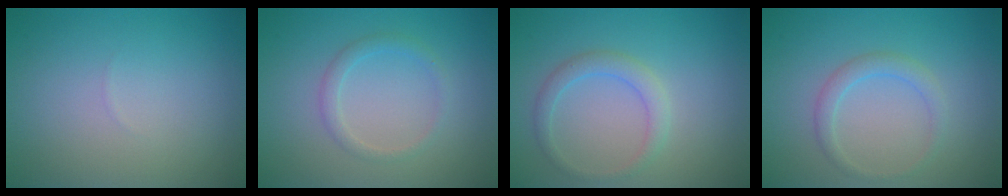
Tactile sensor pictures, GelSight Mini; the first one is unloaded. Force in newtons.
{"total": 1.5, "press": 1.5, "slide": 0.1}
{"total": 2.0, "press": 2.0, "slide": 0.1}
{"total": 1.8, "press": 1.8, "slide": 0.0}